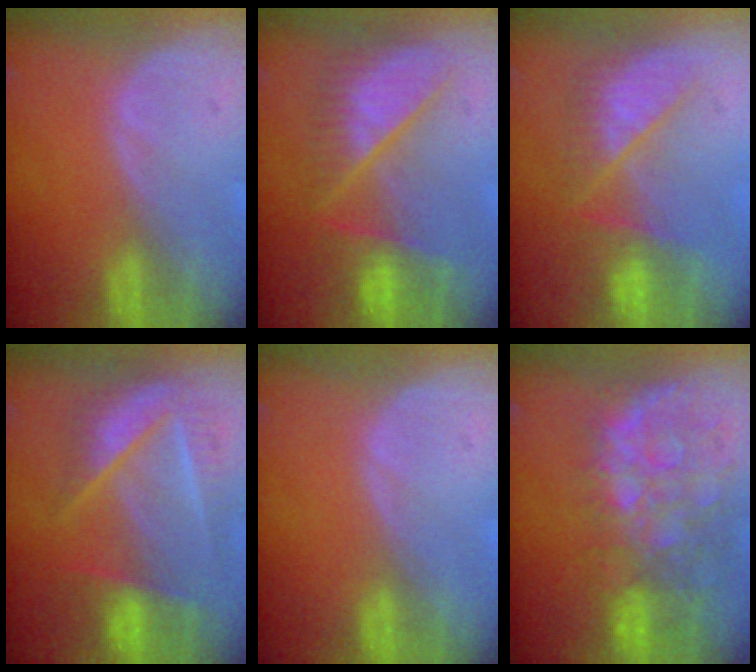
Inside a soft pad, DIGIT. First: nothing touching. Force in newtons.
{"total": 8.5, "press": 8.4, "slide": 0.7}
{"total": 7.6, "press": 7.3, "slide": 2.0}
{"total": 8.6, "press": 8.0, "slide": 3.1}
{"total": 0.0}
{"total": 11.3, "press": 9.9, "slide": 5.6}